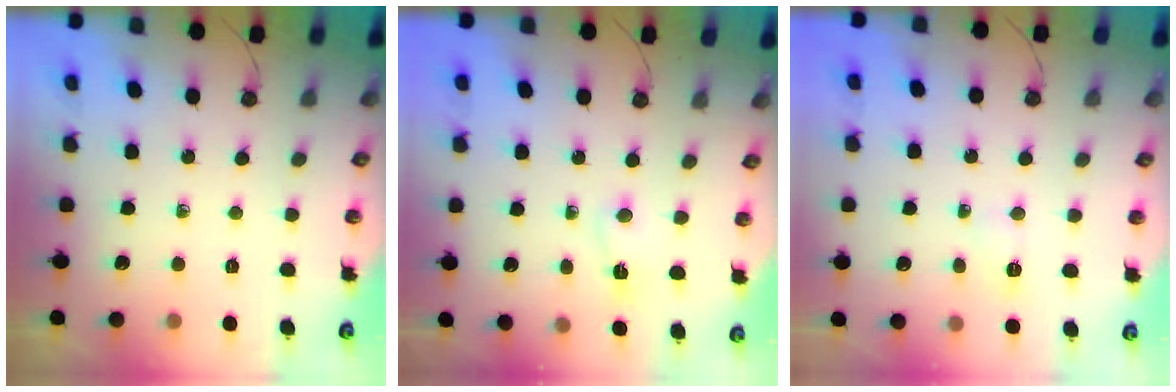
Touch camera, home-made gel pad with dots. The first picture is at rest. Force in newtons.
{"total": 2.4, "press": 2.3, "slide": 0.7}
{"total": 3.4, "press": 3.3, "slide": 0.6}